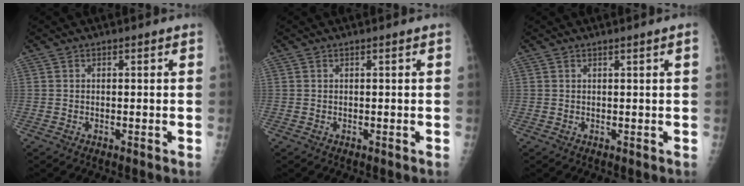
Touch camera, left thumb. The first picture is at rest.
{"total": 0.0}
{"total": 1.1, "force": [0.5, -0.4, 0.9], "torque": [-0.022, -0.005, 0.014]}